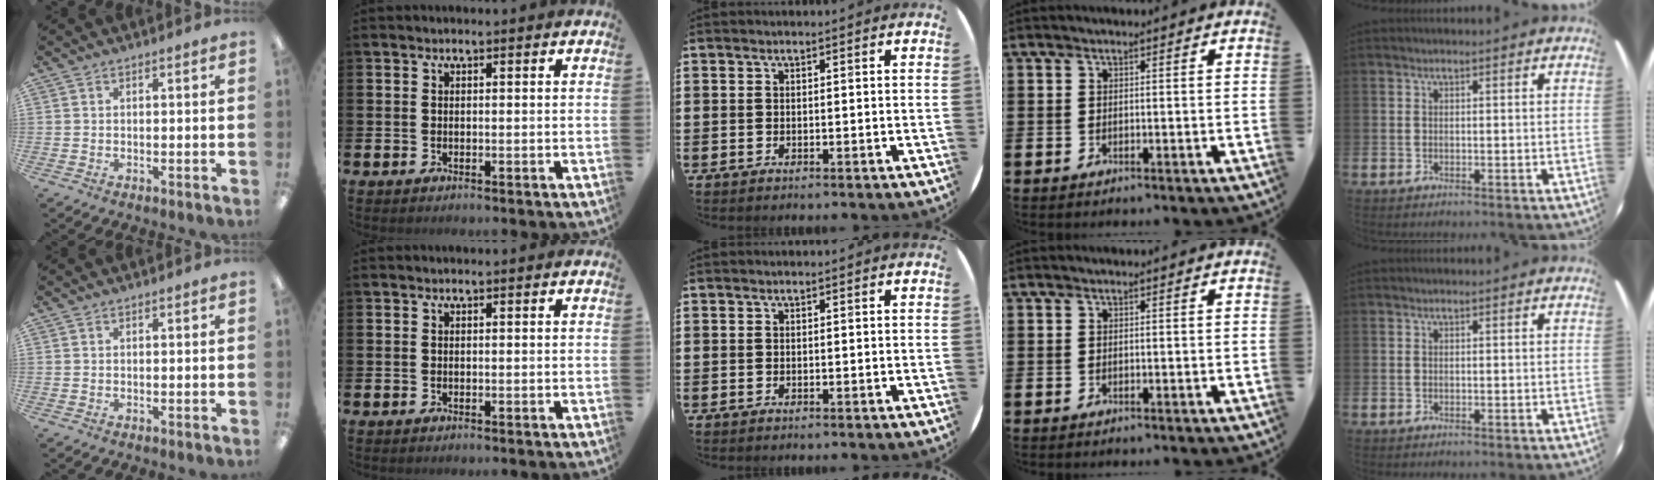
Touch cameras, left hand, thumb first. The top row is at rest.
{}